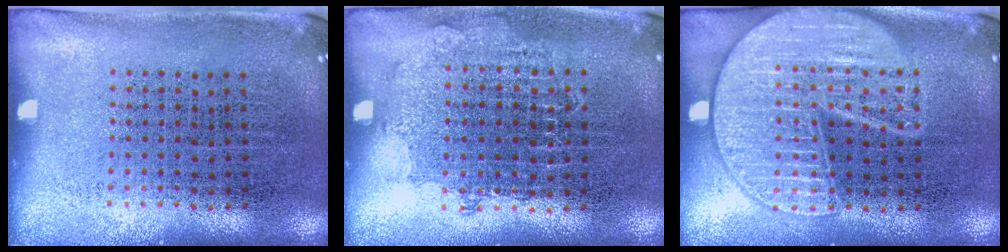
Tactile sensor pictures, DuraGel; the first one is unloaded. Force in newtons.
{"total": 0.8, "press": 0.7, "slide": 0.2}
{"total": 3.4, "press": 3.4, "slide": 0.3}